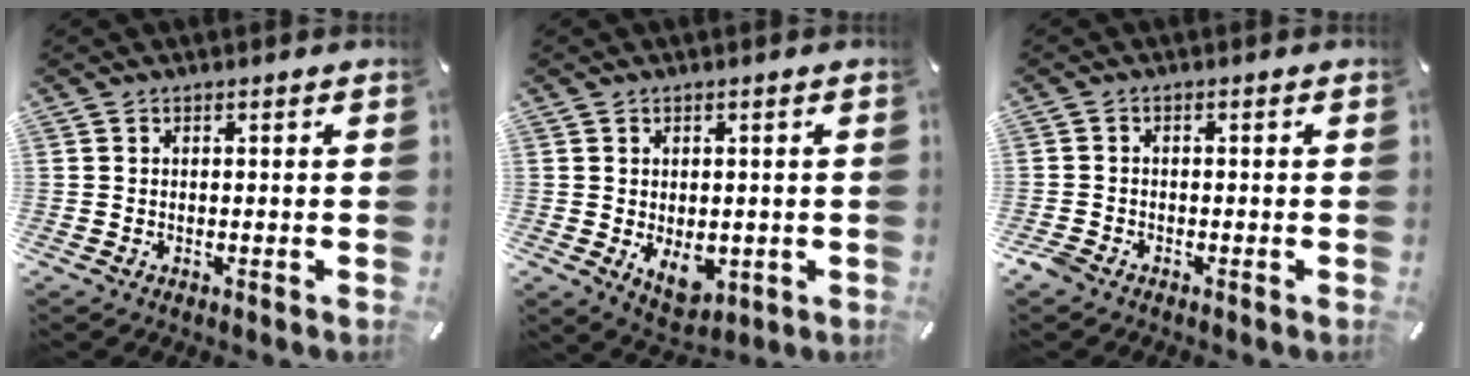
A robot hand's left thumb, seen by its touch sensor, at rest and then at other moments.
{"total": 6.4, "force": [-1.2, 4.6, 4.3], "torque": [-0.056, -0.008, -0.022]}
{"total": 1.7, "force": [-1.4, 0.8, 0.6], "torque": [-0.016, 0.004, -0.030]}